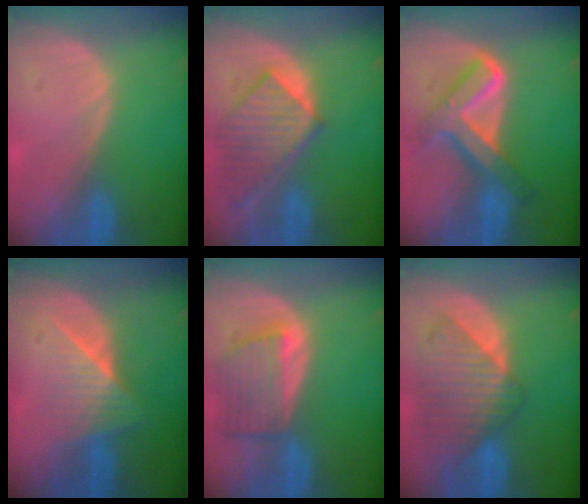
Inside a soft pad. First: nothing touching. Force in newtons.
{"total": 8.9, "press": 7.9, "slide": 4.1}
{"total": 8.3, "press": 8.3, "slide": 0.6}
{"total": 6.5, "press": 6.0, "slide": 2.7}
{"total": 7.0, "press": 6.6, "slide": 2.4}
{"total": 9.2, "press": 8.2, "slide": 4.0}